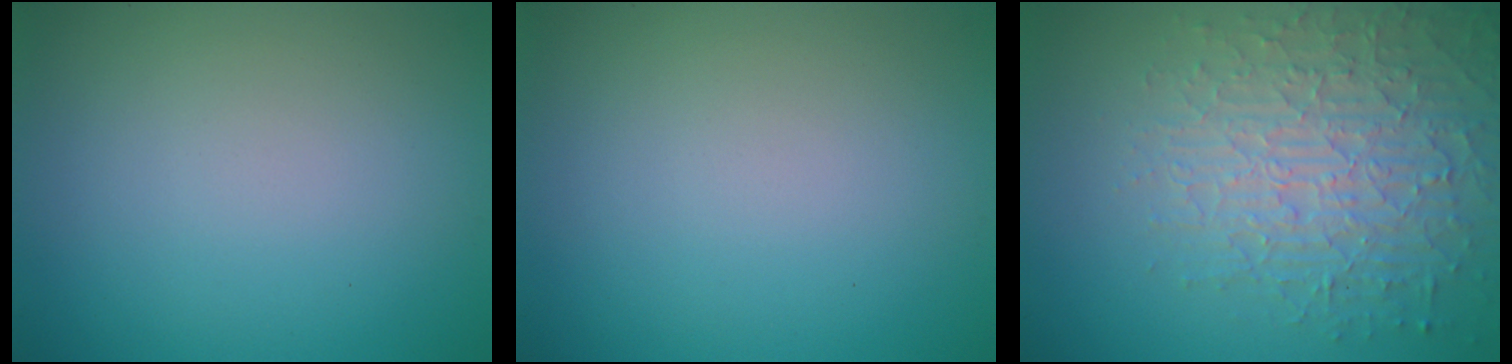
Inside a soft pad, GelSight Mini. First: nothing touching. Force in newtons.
{"total": 0.0}
{"total": 6.0, "press": 5.0, "slide": 3.3}